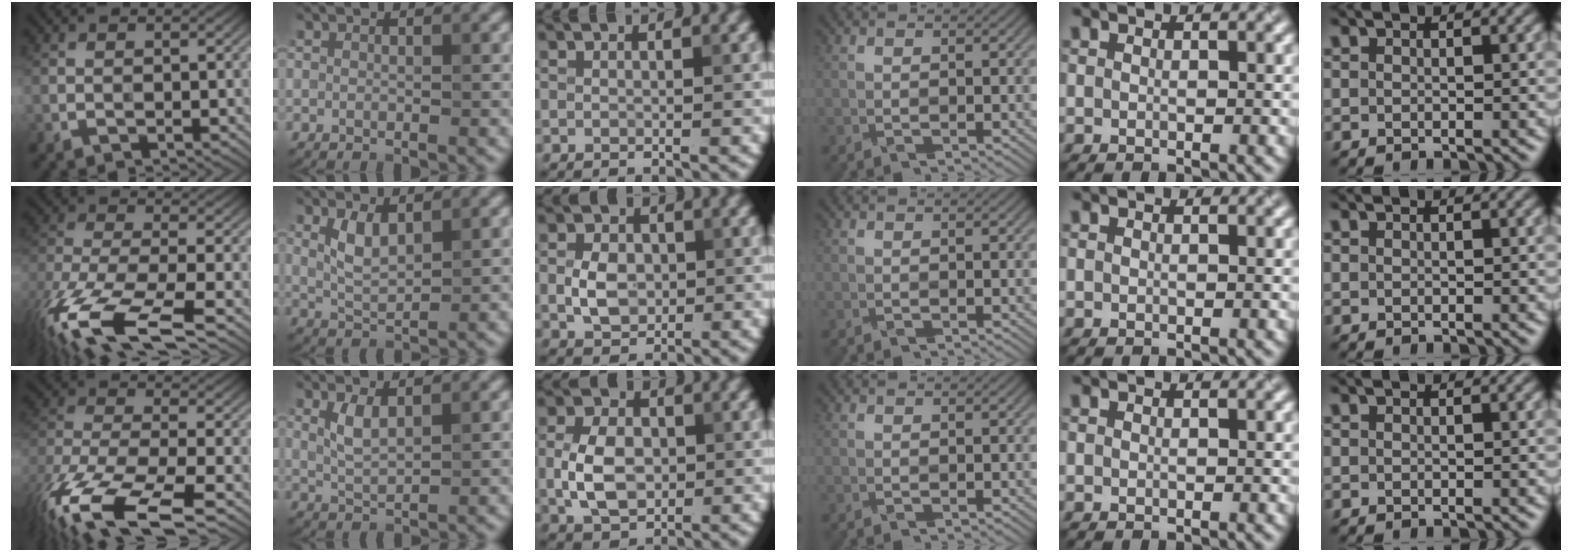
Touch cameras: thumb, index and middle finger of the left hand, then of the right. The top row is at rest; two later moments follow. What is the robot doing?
{"motion": "wrap", "object": "crepe paper"}